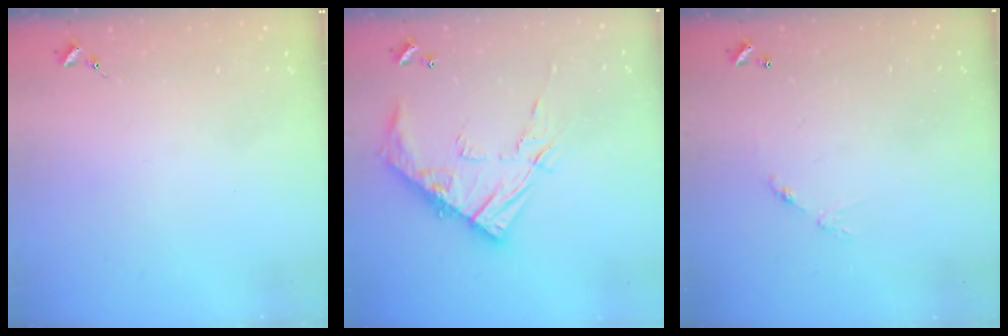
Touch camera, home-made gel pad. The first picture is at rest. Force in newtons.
{"total": 15.0, "press": 15.0, "slide": 1.0}
{"total": 5.5, "press": 5.5, "slide": 0.4}